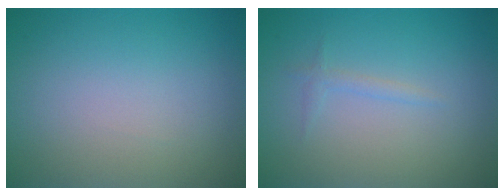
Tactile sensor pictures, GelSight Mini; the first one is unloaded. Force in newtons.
{"total": 0.8, "press": 0.8, "slide": 0.1}